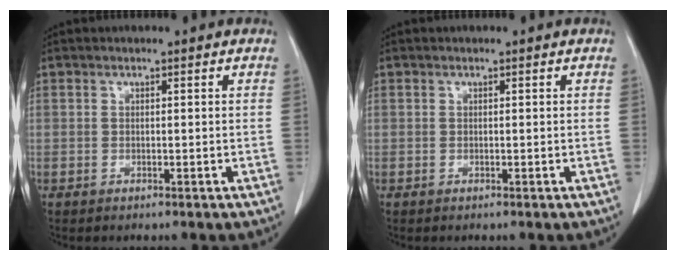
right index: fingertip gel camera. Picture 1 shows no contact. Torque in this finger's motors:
{"motor_torque": [0.00, 0.00, 0.00, 0.00]}